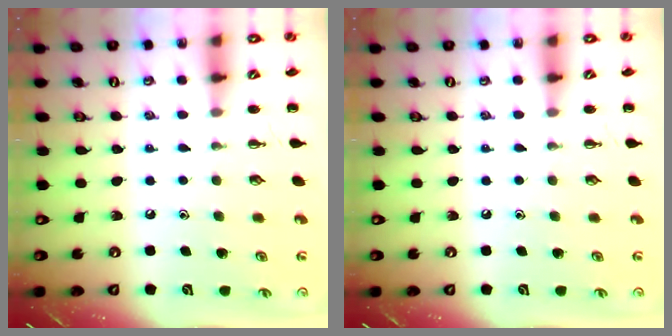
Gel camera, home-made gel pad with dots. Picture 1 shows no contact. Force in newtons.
{"total": 0.0}